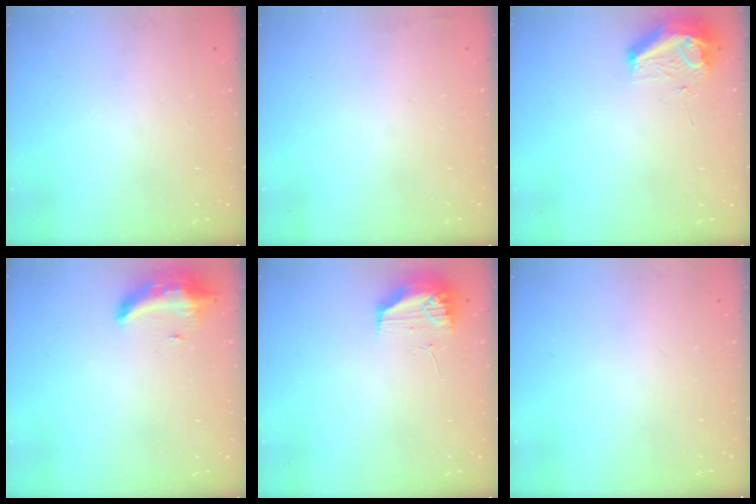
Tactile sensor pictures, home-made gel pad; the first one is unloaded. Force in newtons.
{"total": 2.9, "press": 2.4, "slide": 1.6}
{"total": 8.7, "press": 8.6, "slide": 1.0}
{"total": 8.5, "press": 8.4, "slide": 1.4}
{"total": 9.7, "press": 9.7, "slide": 0.9}
{"total": 0.0}